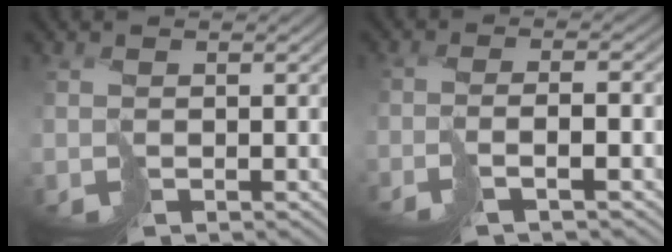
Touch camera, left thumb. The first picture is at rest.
{"total": 2.8, "force": [-1.6, -0.7, 2.2], "torque": [-0.018, 0.010, -0.036]}